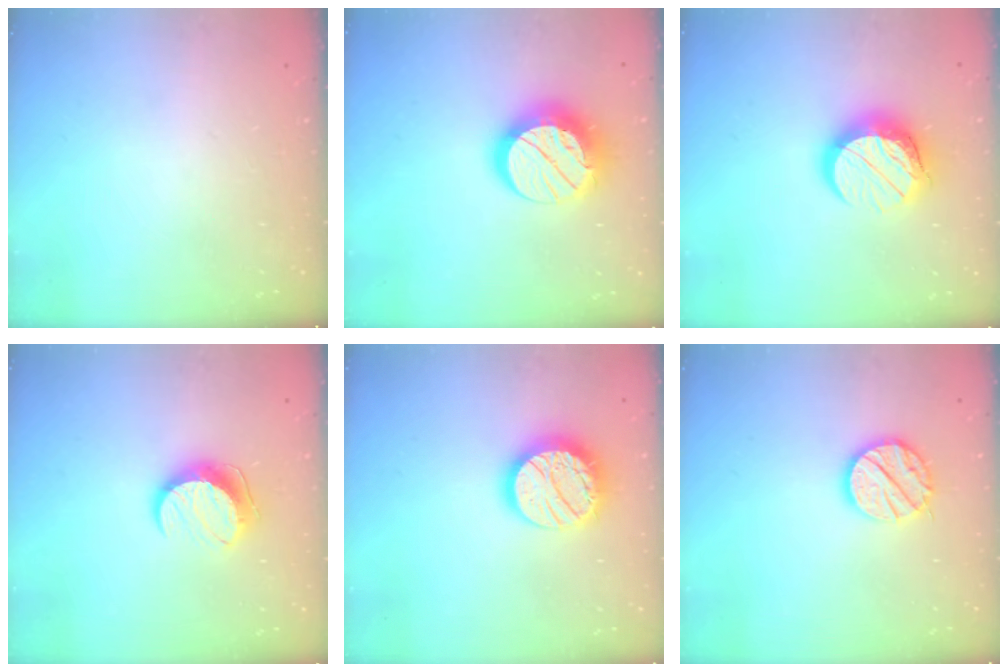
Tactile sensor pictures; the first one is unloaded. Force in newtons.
{"total": 15.0, "press": 15.0, "slide": 1.0}
{"total": 12.4, "press": 12.3, "slide": 1.3}
{"total": 9.9, "press": 9.8, "slide": 0.5}
{"total": 17.0, "press": 16.9, "slide": 1.3}
{"total": 12.6, "press": 12.6, "slide": 0.8}